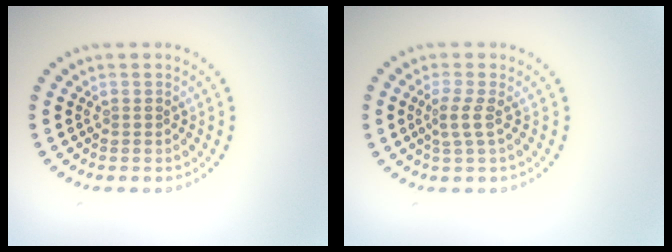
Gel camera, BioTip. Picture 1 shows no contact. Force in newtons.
{"total": 1.8, "press": 1.3, "slide": 1.2}